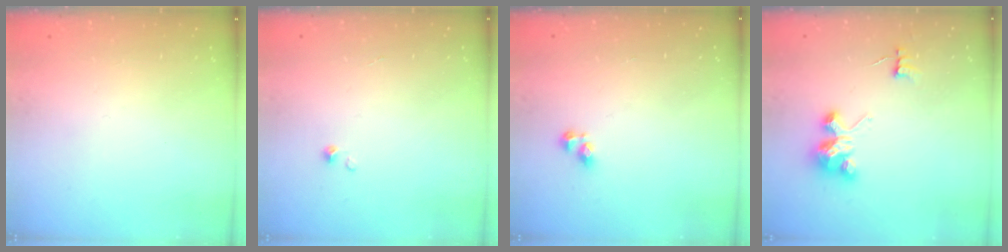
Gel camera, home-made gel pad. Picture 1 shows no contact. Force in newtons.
{"total": 0.0}
{"total": 2.8, "press": 2.8, "slide": 0.3}
{"total": 3.6, "press": 3.6, "slide": 0.0}